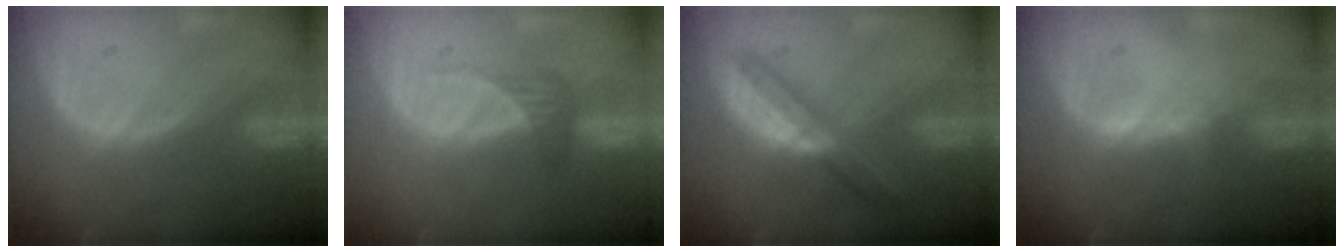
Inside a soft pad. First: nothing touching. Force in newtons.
{"total": 2.1, "press": 1.9, "slide": 0.9}
{"total": 5.6, "press": 5.2, "slide": 1.9}
{"total": 0.7, "press": 0.7, "slide": 0.2}